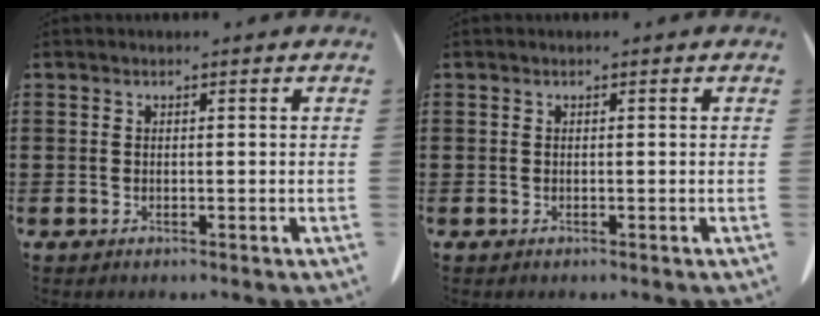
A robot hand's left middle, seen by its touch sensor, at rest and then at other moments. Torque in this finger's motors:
{"motor_torque": [0.00, 0.00, 0.00, 0.00]}